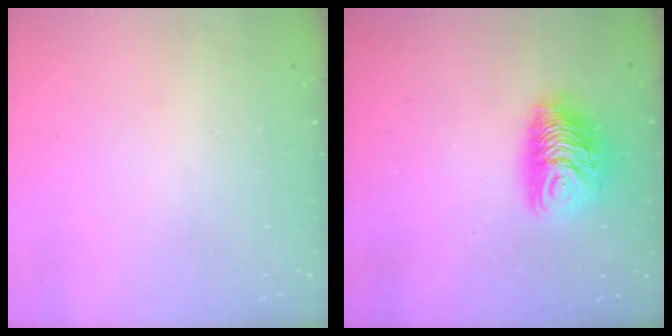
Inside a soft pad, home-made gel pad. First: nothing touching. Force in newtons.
{"total": 10.2, "press": 10.1, "slide": 0.9}